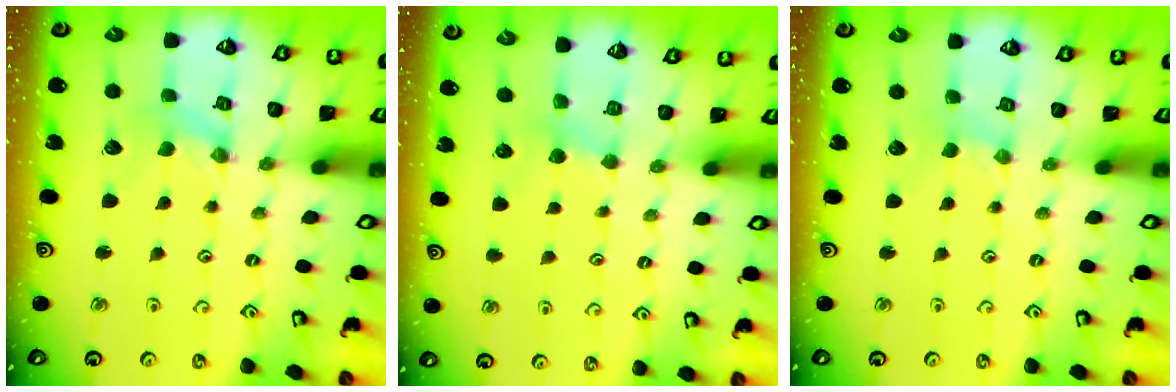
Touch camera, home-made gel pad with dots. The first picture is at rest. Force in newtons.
{"total": 2.9, "press": 2.9, "slide": 0.4}
{"total": 0.0}